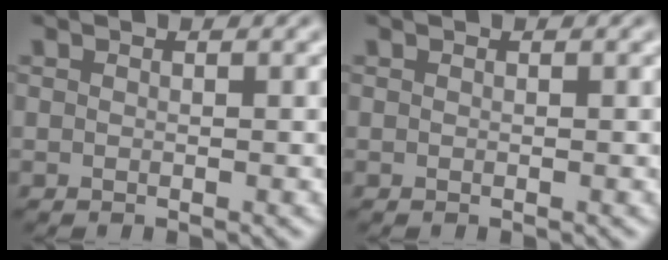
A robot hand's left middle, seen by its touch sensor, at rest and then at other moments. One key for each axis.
{"total": 0.0}